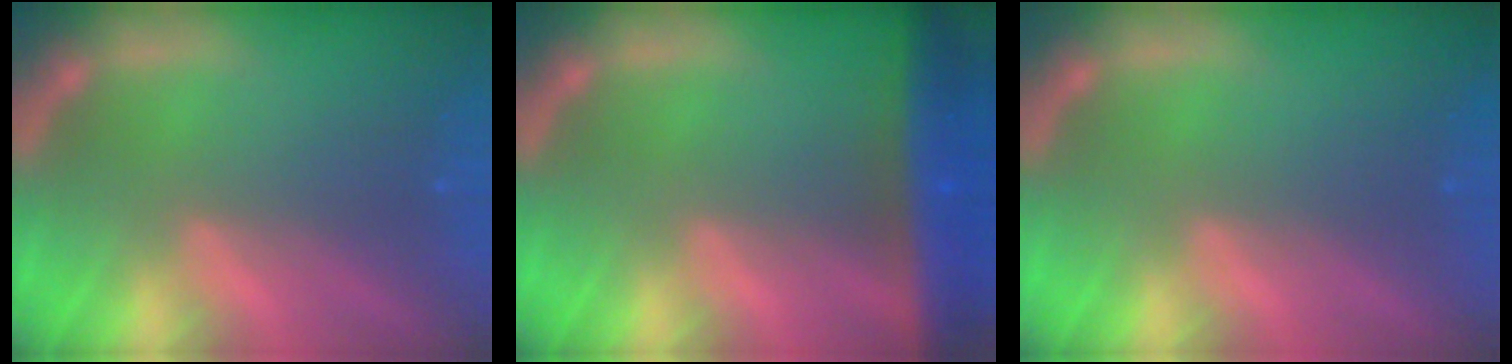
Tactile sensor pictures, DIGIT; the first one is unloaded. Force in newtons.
{"total": 8.0}
{"total": 0.0}